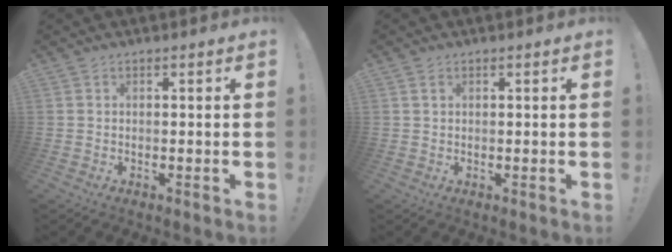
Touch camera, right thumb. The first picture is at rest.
{"total": 1.1, "force": [0.5, 0.7, 0.7], "torque": [-0.010, 0.000, 0.010]}